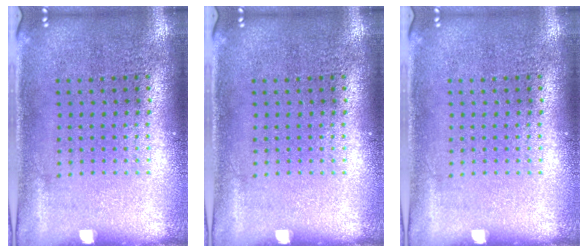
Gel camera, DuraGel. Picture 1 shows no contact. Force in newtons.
{"total": 0.0}
{"total": 0.0}